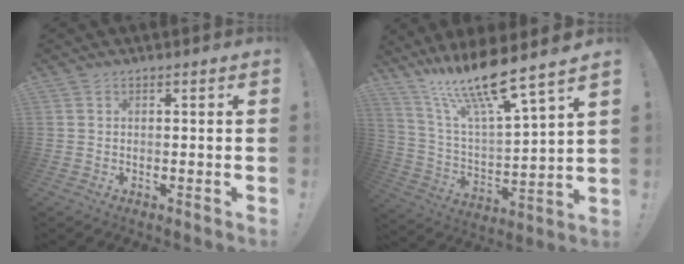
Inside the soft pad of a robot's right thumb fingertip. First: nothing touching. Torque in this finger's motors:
{"motor_torque": [1.20, 1.72, 0.30, 0.38, 0.11]}